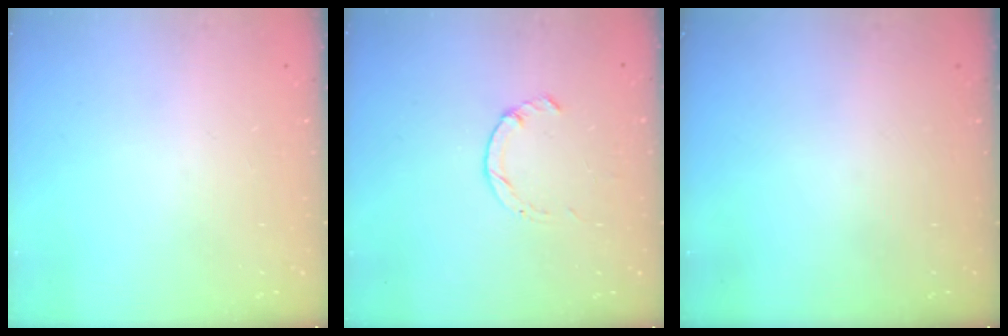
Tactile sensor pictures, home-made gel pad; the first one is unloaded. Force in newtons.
{"total": 1.0, "press": 1.0, "slide": 0.3}
{"total": 0.0}